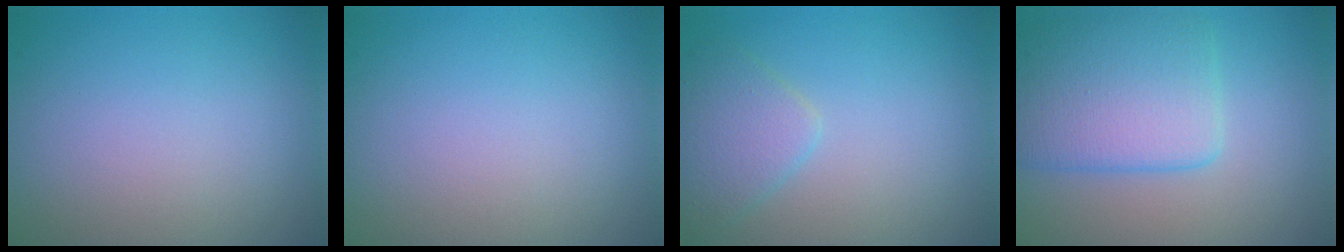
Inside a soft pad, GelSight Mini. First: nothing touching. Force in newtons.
{"total": 0.0}
{"total": 2.6, "press": 2.6, "slide": 0.1}
{"total": 5.7, "press": 5.7, "slide": 0.1}